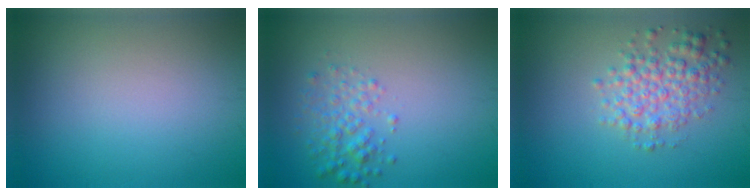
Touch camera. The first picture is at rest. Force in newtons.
{"total": 2.4, "press": 2.4, "slide": 0.1}
{"total": 3.8, "press": 3.8, "slide": 0.1}